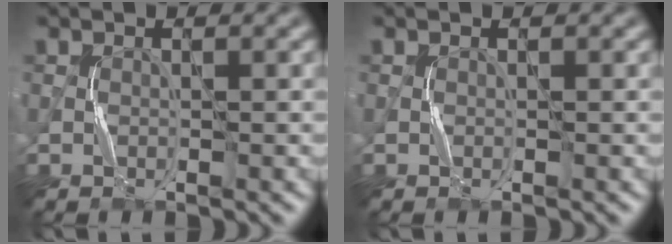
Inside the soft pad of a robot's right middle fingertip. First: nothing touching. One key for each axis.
{"total": 0.0}